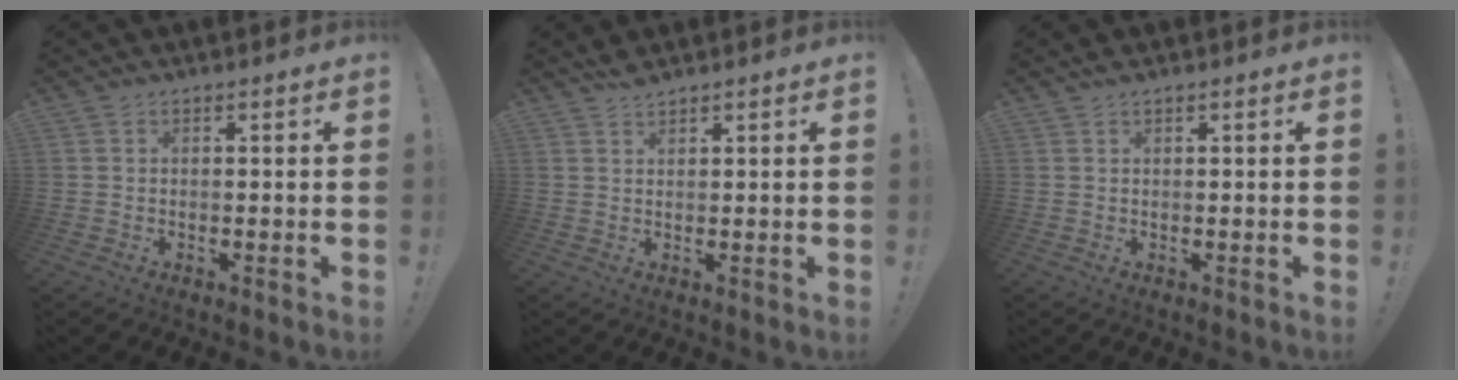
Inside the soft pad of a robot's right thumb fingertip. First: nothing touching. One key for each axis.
{"total": 2.2, "fx": 2.0, "fy": 0.4, "fz": 0.7, "tx": -0.007, "ty": -0.011, "tz": 0.036}
{"total": 0.9, "fx": 0.8, "fy": 0.0, "fz": 0.4, "tx": -0.010, "ty": 0.001, "tz": 0.015}